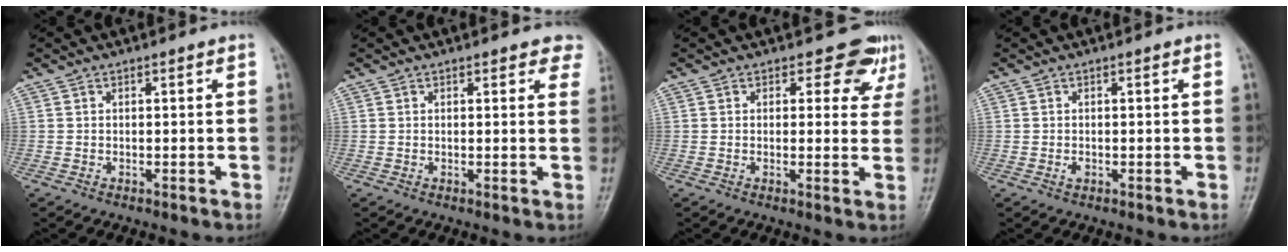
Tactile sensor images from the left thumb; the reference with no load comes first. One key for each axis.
{"total": 4.1, "fx": 3.3, "fy": 1.9, "fz": 1.5, "tx": 0.017, "ty": -0.012, "tz": 0.023}
{"total": 5.5, "fx": 3.7, "fy": 3.5, "fz": 1.9, "tx": 0.010, "ty": -0.023, "tz": 0.028}
{"total": 0.8, "fx": -0.2, "fy": 0.6, "fz": 0.6, "tx": -0.008, "ty": -0.001, "tz": -0.004}